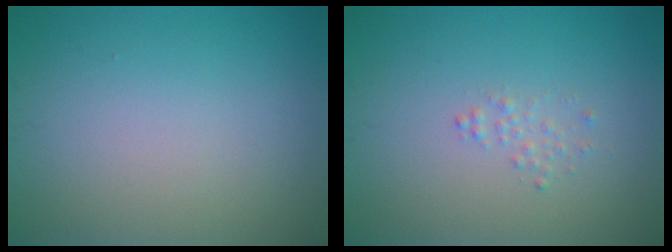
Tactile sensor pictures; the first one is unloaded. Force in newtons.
{"total": 0.9, "press": 0.9, "slide": 0.0}